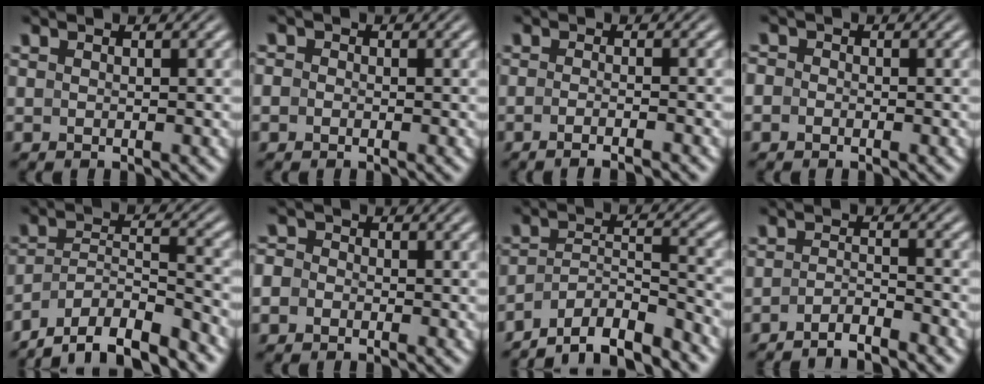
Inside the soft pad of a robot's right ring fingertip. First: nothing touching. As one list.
[{"total": 1.6, "force": [-0.5, 1.5, 0.4], "torque": [-0.017, -0.004, -0.012]}, {"total": 2.8, "force": [-2.4, -0.1, 1.4], "torque": [-0.025, 0.000, -0.041]}, {"total": 1.9, "force": [-0.7, 1.7, 0.4], "torque": [-0.020, -0.006, -0.016]}, {"total": 9.6, "force": [-6.9, 5.9, 3.1], "torque": [-0.070, -0.033, -0.115]}, {"total": 3.1, "force": [-0.8, 2.8, 0.8], "torque": [-0.032, -0.009, -0.019]}, {"total": 8.7, "force": [-6.8, 4.8, 2.6], "torque": [-0.064, -0.034, -0.109]}, {"total": 3.2, "force": [-3.0, 0.4, 0.8], "torque": [-0.019, -0.010, -0.050]}]